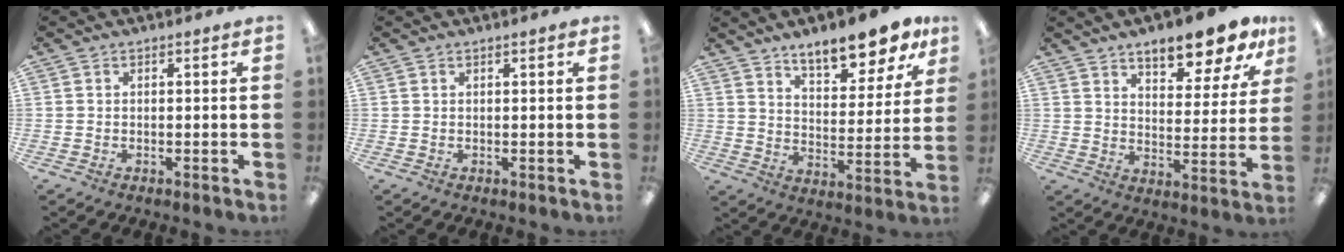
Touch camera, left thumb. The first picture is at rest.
{"total": 0.9, "force": [0.6, 0.2, 0.6], "torque": [-0.013, 0.002, 0.010]}
{"total": 12.1, "force": [10.1, 3.7, 5.4], "torque": [-0.073, -0.067, 0.177]}
{"total": 12.5, "force": [10.2, 3.6, 6.2], "torque": [-0.081, -0.070, 0.173]}